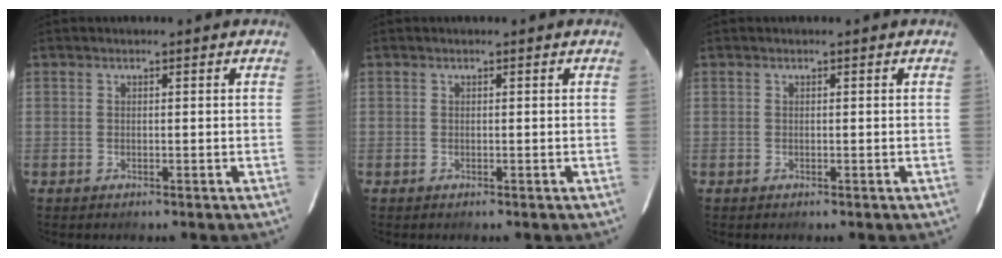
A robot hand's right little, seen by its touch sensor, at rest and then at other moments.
{"total": 0.0}
{"total": 0.0}